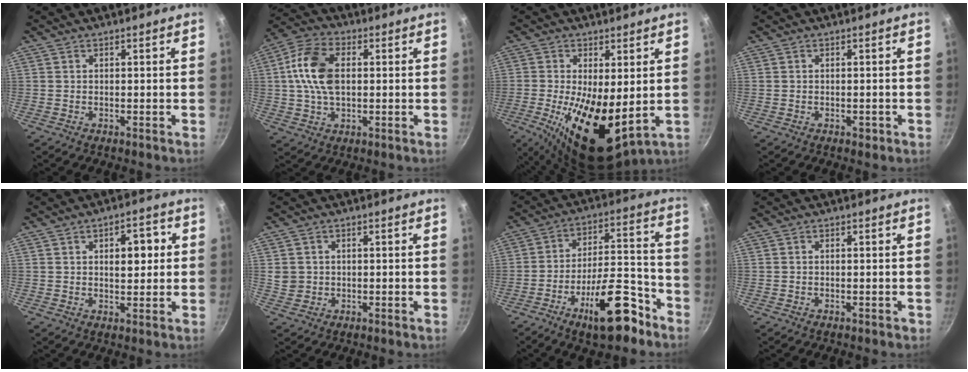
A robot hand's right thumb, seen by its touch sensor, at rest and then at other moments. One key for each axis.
{"total": 11.9, "fx": 1.4, "fy": 7.3, "fz": 9.3, "tx": -0.165, "ty": 0.018, "tz": 0.014}
{"total": 14.7, "fx": -1.6, "fy": 6.3, "fz": 13.2, "tx": -0.219, "ty": -0.018, "tz": -0.015}
{"total": 1.2, "fx": -0.5, "fy": 0.8, "fz": 0.7, "tx": -0.010, "ty": 0.003, "tz": -0.005}
{"total": 6.8, "fx": 1.4, "fy": 3.6, "fz": 5.6, "tx": -0.048, "ty": 0.003, "tz": 0.016}
{"total": 3.1, "fx": 0.2, "fy": 2.9, "fz": 1.1, "tx": -0.014, "ty": 0.009, "tz": 0.009}
{"total": 16.3, "fx": -9.5, "fy": 6.0, "fz": 11.8, "tx": -0.154, "ty": 0.073, "tz": -0.144}
{"total": 0.7, "fx": -0.4, "fy": 0.4, "fz": 0.4, "tx": -0.005, "ty": 0.004, "tz": -0.006}